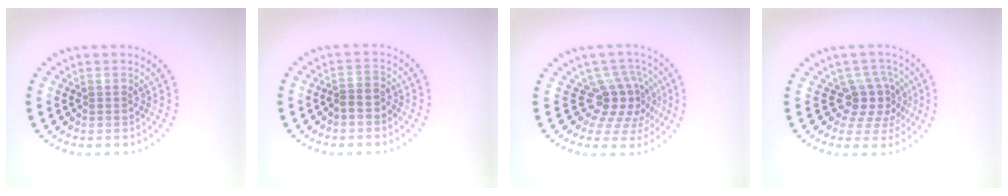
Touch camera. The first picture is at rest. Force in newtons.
{"total": 1.6, "press": 1.5, "slide": 0.7}
{"total": 4.1, "press": 2.8, "slide": 3.0}
{"total": 3.4, "press": 2.4, "slide": 2.4}